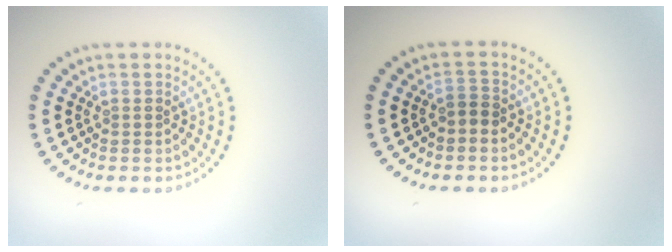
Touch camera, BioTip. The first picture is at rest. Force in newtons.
{"total": 1.1, "press": 1.0, "slide": 0.5}